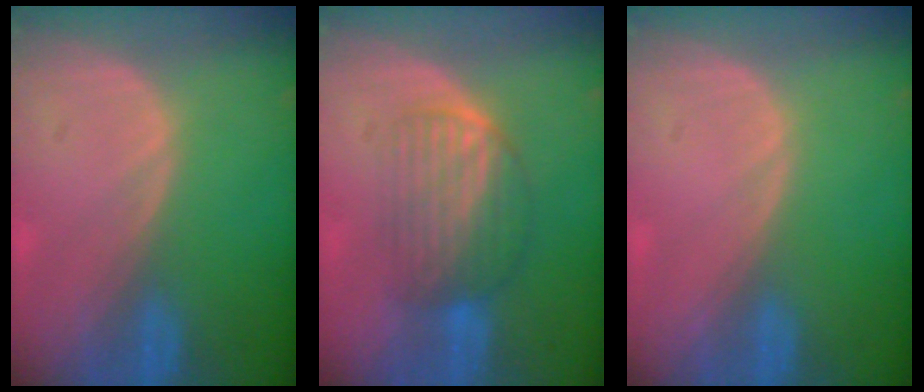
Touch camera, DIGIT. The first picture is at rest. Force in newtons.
{"total": 6.3, "press": 6.2, "slide": 1.5}
{"total": 0.0}